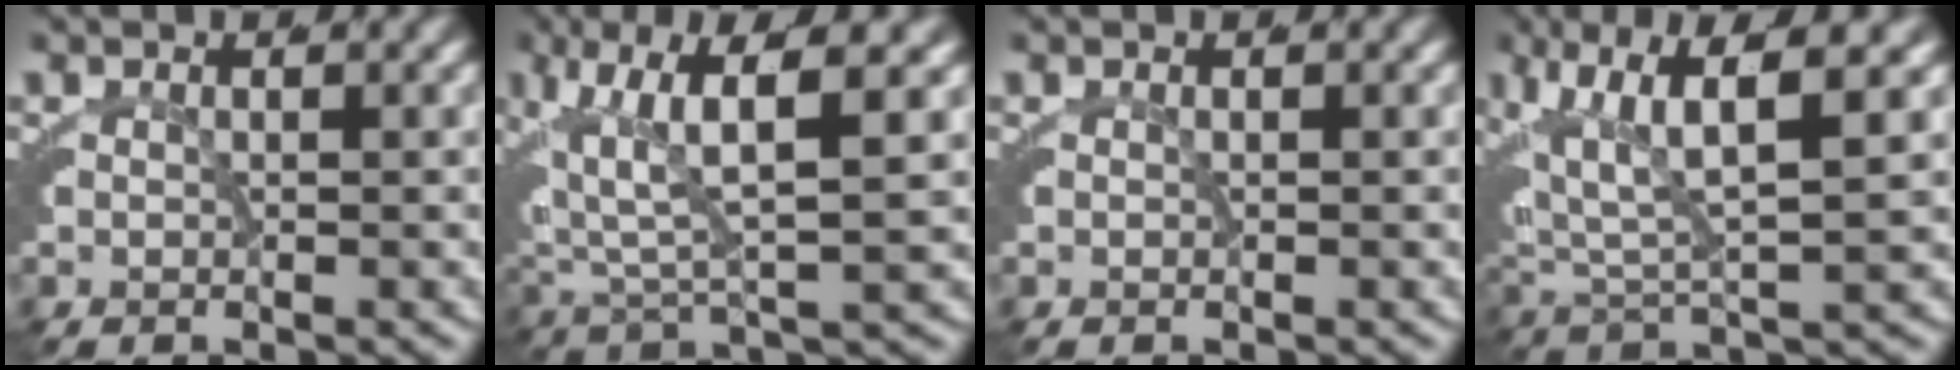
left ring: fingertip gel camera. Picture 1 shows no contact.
{"total": 7.3, "force": [2.9, 3.0, 6.0], "torque": [-0.104, 0.021, 0.045]}
{"total": 0.0}
{"total": 7.9, "force": [3.7, 3.3, 6.1], "torque": [-0.108, 0.020, 0.059]}